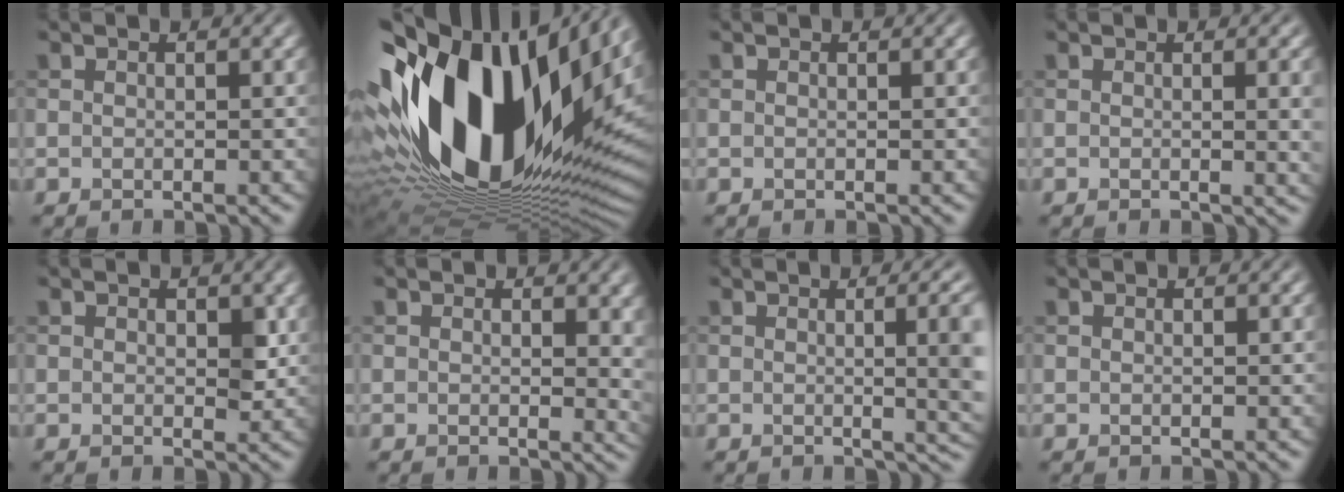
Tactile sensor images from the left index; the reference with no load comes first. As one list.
[{"total": 20.0, "force": [3.9, 10.7, 16.4], "torque": [-0.308, 0.003, 0.062]}, {"total": 0.0}, {"total": 3.4, "force": [0.2, 1.0, 3.3], "torque": [-0.031, 0.002, 0.002]}, {"total": 1.7, "force": [0.3, 1.1, 1.3], "torque": [-0.016, -0.006, 0.007]}, {"total": 3.6, "force": [0.6, 2.1, 2.9], "torque": [-0.025, -0.009, 0.011]}, {"total": 7.3, "force": [0.3, 2.7, 6.7], "torque": [-0.039, 0.006, 0.002]}, {"total": 0.0}]